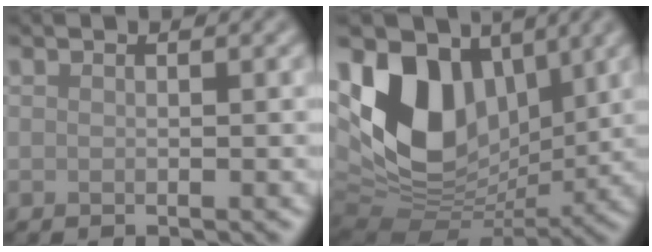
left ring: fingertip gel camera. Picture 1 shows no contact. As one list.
[{"total": 11.0, "force": [3.2, 7.8, 7.1], "torque": [-0.144, -0.012, 0.060]}]